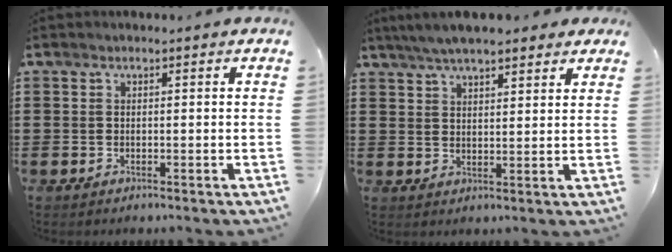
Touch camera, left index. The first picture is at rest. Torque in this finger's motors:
{"motor_torque": [2.14, 0.00, 0.67, 0.21]}